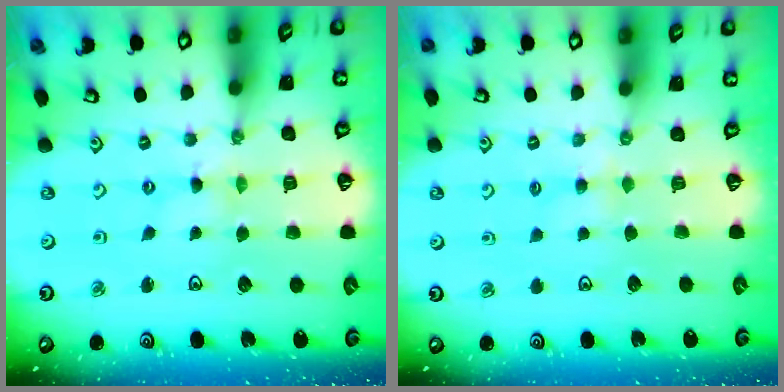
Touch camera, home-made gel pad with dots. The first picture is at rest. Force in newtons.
{"total": 2.2, "press": 2.1, "slide": 0.4}